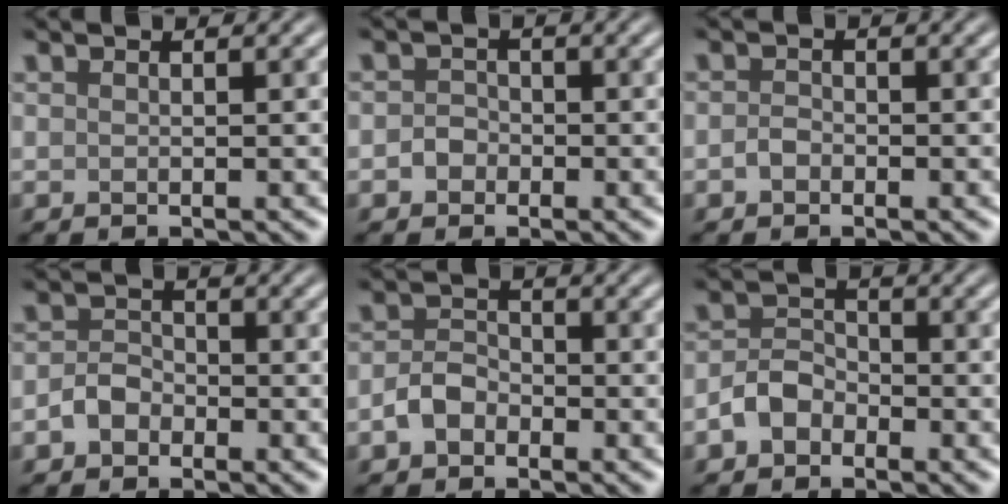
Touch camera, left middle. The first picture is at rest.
{"total": 1.5, "force": [-0.5, 1.3, 0.5], "torque": [-0.004, 0.002, -0.014]}
{"total": 1.0, "force": [-0.5, 0.8, 0.5], "torque": [-0.011, 0.000, -0.012]}
{"total": 2.0, "force": [-1.1, 1.5, 0.9], "torque": [-0.016, 0.006, -0.025]}
{"total": 2.3, "force": [-1.2, 1.6, 1.1], "torque": [-0.022, 0.006, -0.028]}
{"total": 2.6, "force": [-1.5, 1.8, 1.2], "torque": [-0.021, 0.010, -0.034]}